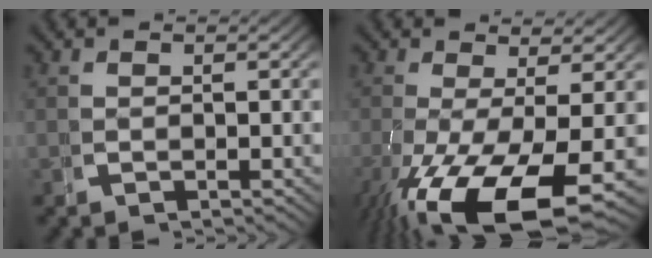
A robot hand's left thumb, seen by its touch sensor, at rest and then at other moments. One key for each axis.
{"total": 11.1, "fx": -3.4, "fy": 5.1, "fz": 9.3, "tx": -0.186, "ty": -0.050, "tz": -0.021}